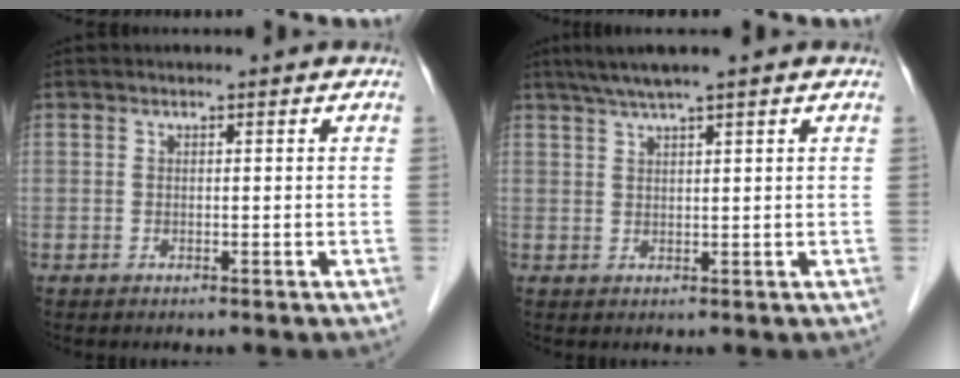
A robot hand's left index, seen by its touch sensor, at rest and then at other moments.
{"total": 4.4, "force": [3.2, -0.7, 2.9], "torque": [-0.057, 0.016, 0.059]}